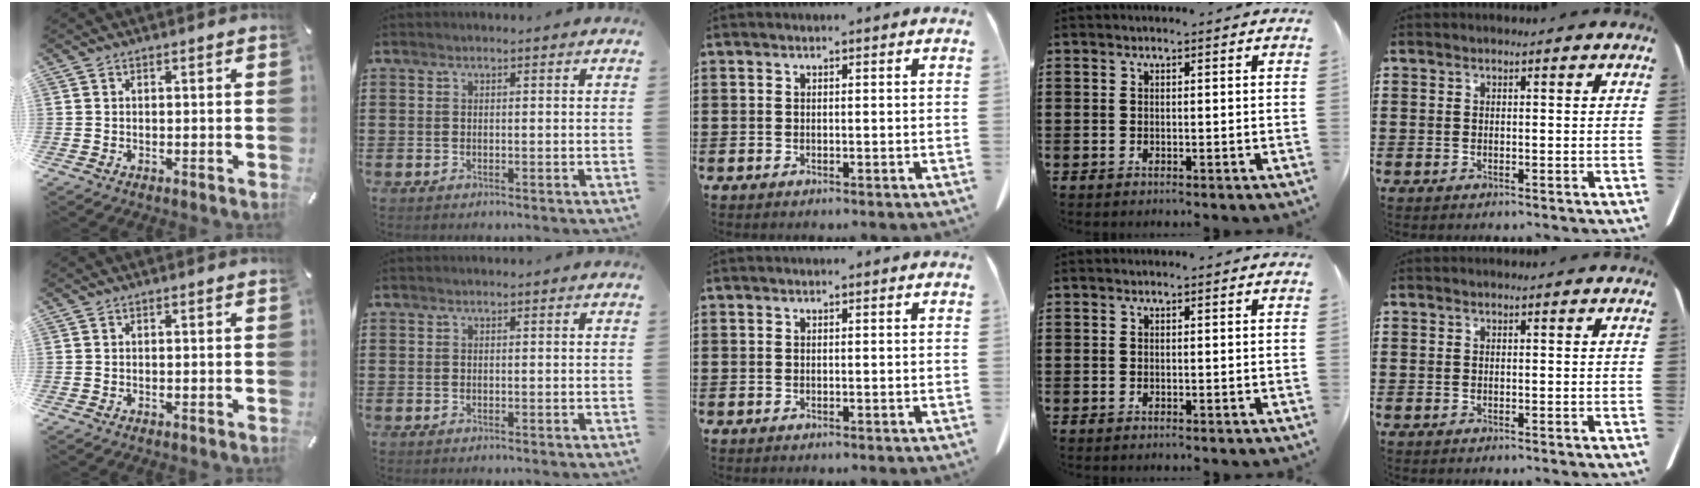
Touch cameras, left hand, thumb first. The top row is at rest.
{}